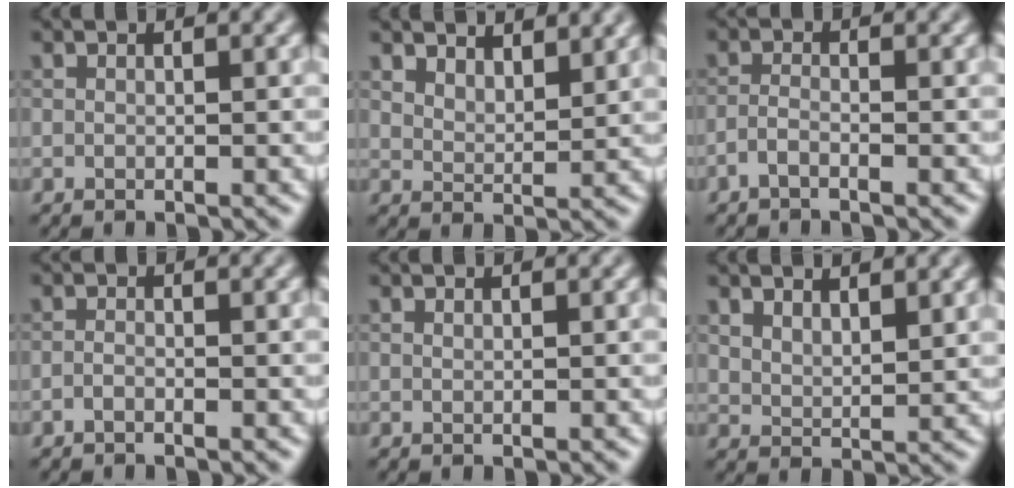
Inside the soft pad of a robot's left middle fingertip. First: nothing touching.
{"total": 5.2, "force": [4.5, 1.8, 2.0], "torque": [-0.034, 0.008, 0.060]}
{"total": 1.3, "force": [-0.9, 0.3, 0.8], "torque": [-0.019, 0.002, -0.022]}
{"total": 0.6, "force": [-0.4, 0.2, 0.4], "torque": [-0.010, 0.000, -0.011]}
{"total": 0.0}
{"total": 2.8, "force": [2.2, 1.1, 1.3], "torque": [-0.027, -0.002, 0.045]}